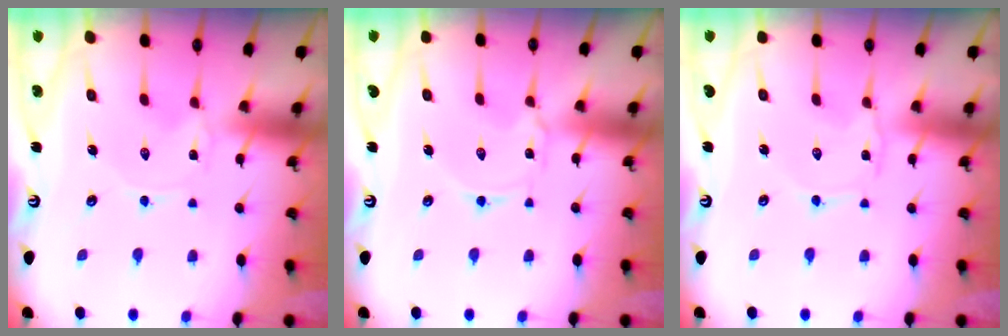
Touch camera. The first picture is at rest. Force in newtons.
{"total": 1.4, "press": 1.4, "slide": 0.2}
{"total": 1.8, "press": 1.8, "slide": 0.3}